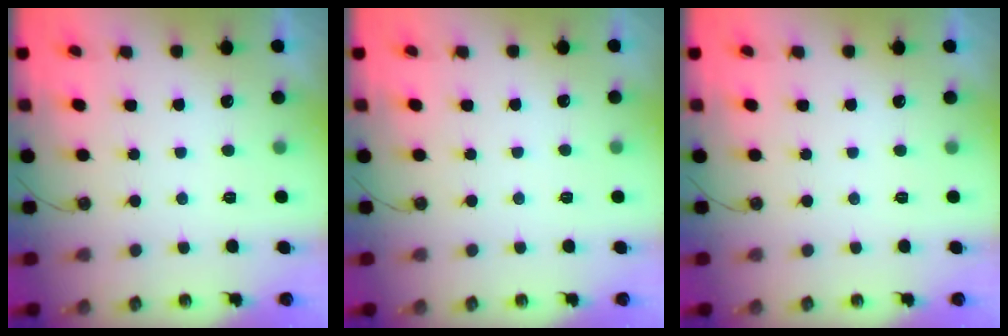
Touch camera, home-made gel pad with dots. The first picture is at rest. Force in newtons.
{"total": 2.0, "press": 1.9, "slide": 0.5}
{"total": 0.0}